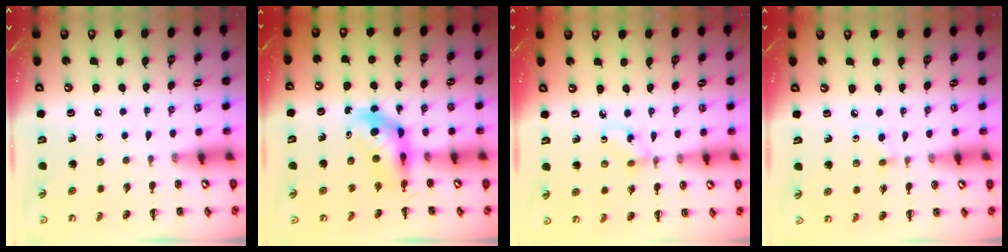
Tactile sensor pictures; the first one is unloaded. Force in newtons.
{"total": 5.0, "press": 5.0, "slide": 0.9}
{"total": 1.4, "press": 1.3, "slide": 0.6}
{"total": 3.9, "press": 3.6, "slide": 1.5}